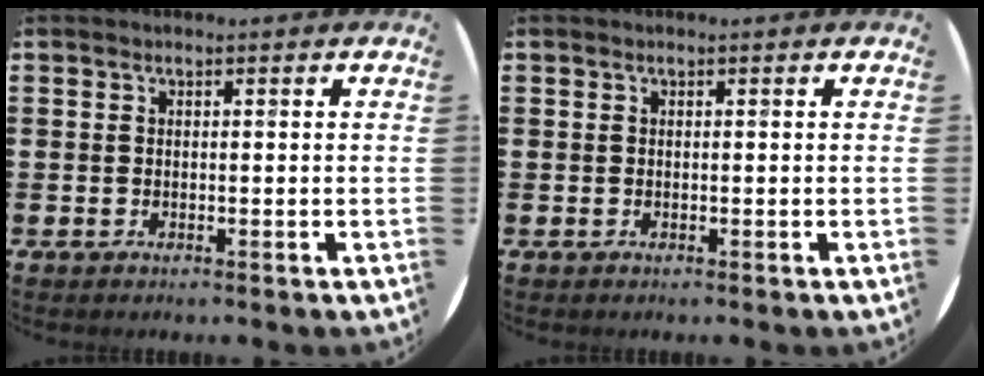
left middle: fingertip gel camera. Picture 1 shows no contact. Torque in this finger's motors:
{"motor_torque": [0.20, -0.12, -0.02, -0.01]}